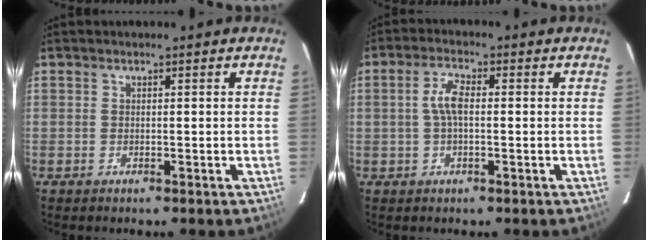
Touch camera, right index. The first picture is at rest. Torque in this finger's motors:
{"motor_torque": [0.32, -0.02, 0.22, 0.10]}